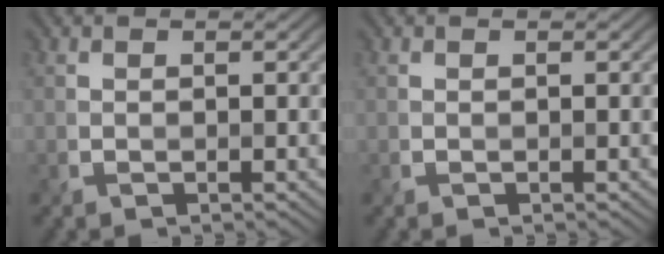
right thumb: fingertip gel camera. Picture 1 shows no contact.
{"total": 0.0}